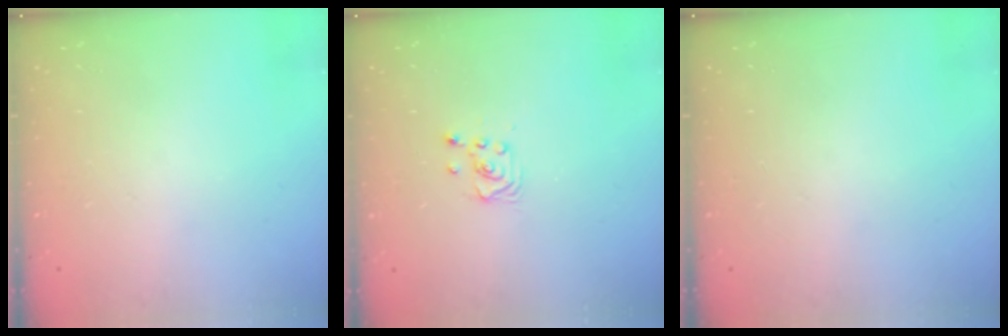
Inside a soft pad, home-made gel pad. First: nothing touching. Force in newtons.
{"total": 2.6, "press": 2.6, "slide": 0.2}
{"total": 0.0}